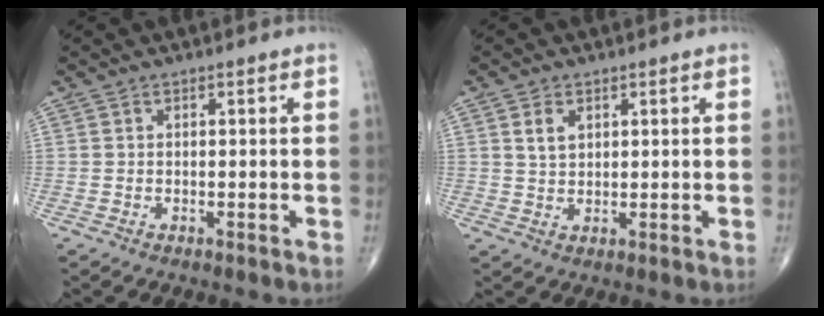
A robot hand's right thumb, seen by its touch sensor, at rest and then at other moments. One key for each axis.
{"total": 3.1, "fx": 1.3, "fy": 2.0, "fz": 2.0, "tx": -0.030, "ty": -0.006, "tz": 0.027}